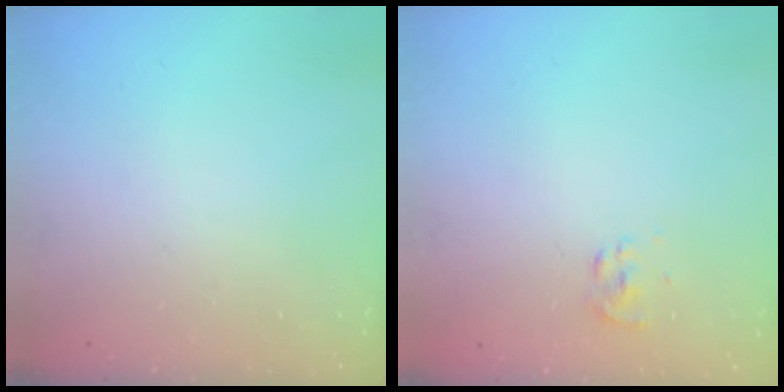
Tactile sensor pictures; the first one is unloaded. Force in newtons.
{"total": 2.3, "press": 2.1, "slide": 0.9}